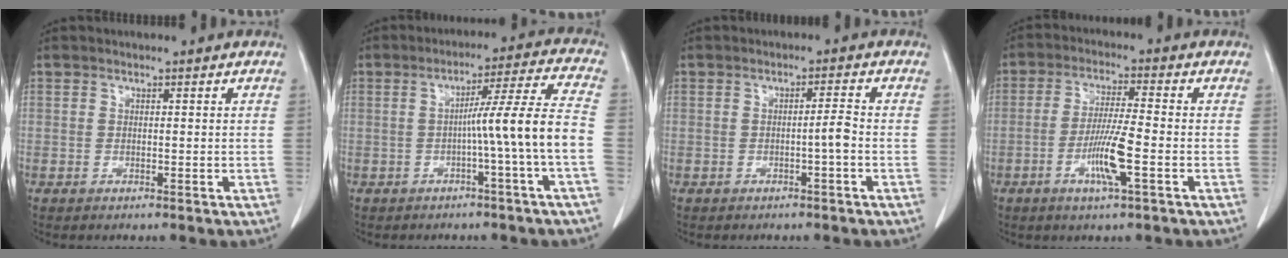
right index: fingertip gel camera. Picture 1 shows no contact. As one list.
[{"total": 9.5, "force": [-2.3, -2.1, 9.0], "torque": [-0.136, 0.020, -0.032]}, {"total": 2.2, "force": [-0.8, -0.3, 2.0], "torque": [-0.031, 0.001, -0.014]}, {"total": 7.5, "force": [-2.6, 0.0, 7.0], "torque": [-0.137, -0.009, -0.049]}]